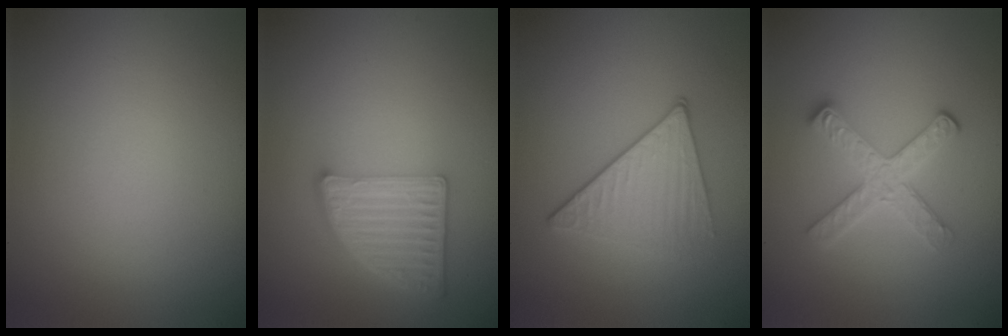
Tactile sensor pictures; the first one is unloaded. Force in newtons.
{"total": 5.0, "press": 3.7, "slide": 3.4}
{"total": 3.4, "press": 2.9, "slide": 1.8}
{"total": 3.1, "press": 2.9, "slide": 1.2}